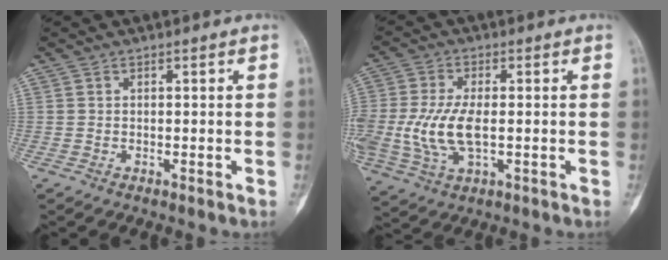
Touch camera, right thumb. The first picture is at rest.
{"total": 11.1, "force": [-0.9, 5.5, 9.6], "torque": [-0.217, -0.003, -0.013]}